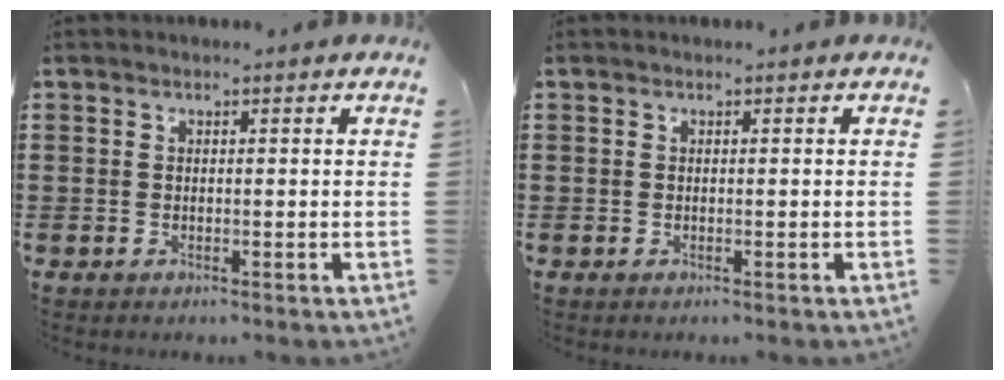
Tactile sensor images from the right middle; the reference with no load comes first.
{"total": 0.0}